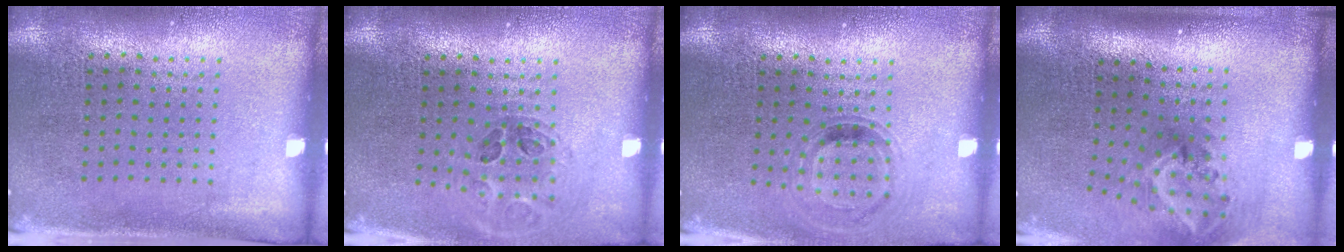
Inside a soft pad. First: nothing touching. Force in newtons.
{"total": 1.0, "press": 1.0, "slide": 0.1}
{"total": 0.8, "press": 0.7, "slide": 0.2}
{"total": 2.1, "press": 1.3, "slide": 1.6}